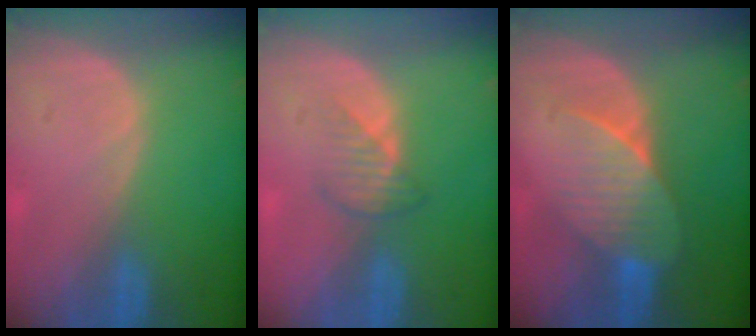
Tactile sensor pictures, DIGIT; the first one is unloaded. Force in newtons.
{"total": 2.7, "press": 2.6, "slide": 0.5}
{"total": 7.2, "press": 6.8, "slide": 2.4}